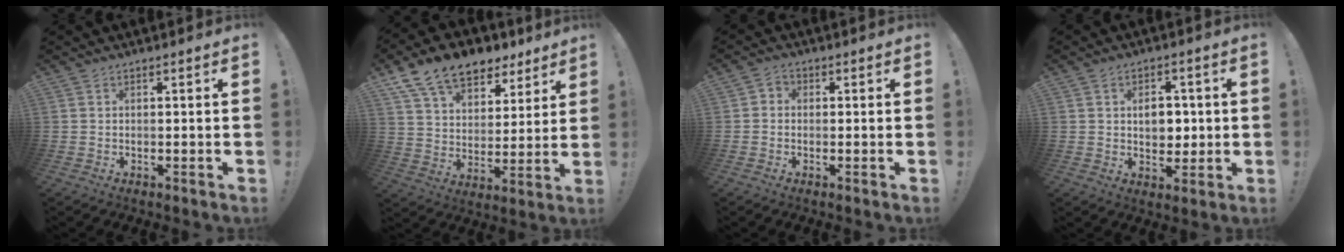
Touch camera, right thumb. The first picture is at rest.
{"total": 15.2, "force": [10.6, 8.7, 6.4], "torque": [-0.108, -0.066, 0.197]}
{"total": 2.1, "force": [-0.9, 1.6, 1.1], "torque": [-0.016, 0.008, -0.016]}
{"total": 7.1, "force": [0.6, 5.6, 4.4], "torque": [-0.055, 0.003, 0.010]}